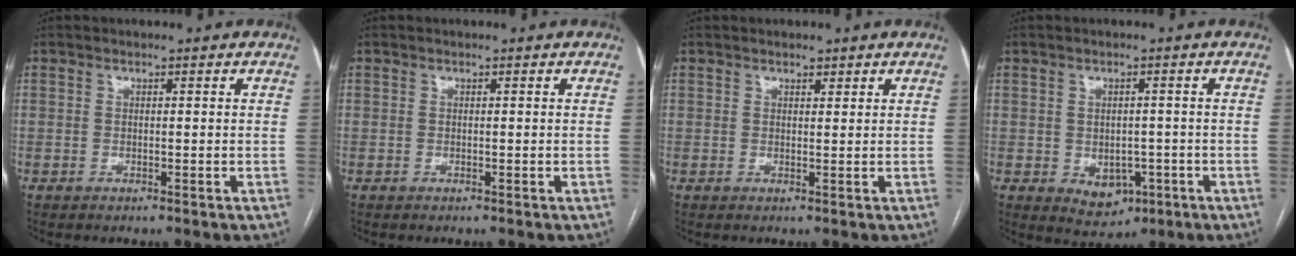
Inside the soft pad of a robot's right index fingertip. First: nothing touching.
{"total": 0.0}
{"total": 1.2, "force": [0.9, 0.6, 0.5], "torque": [-0.010, 0.000, 0.013]}
{"total": 5.1, "force": [-1.6, 3.7, 3.1], "torque": [-0.037, 0.001, -0.010]}